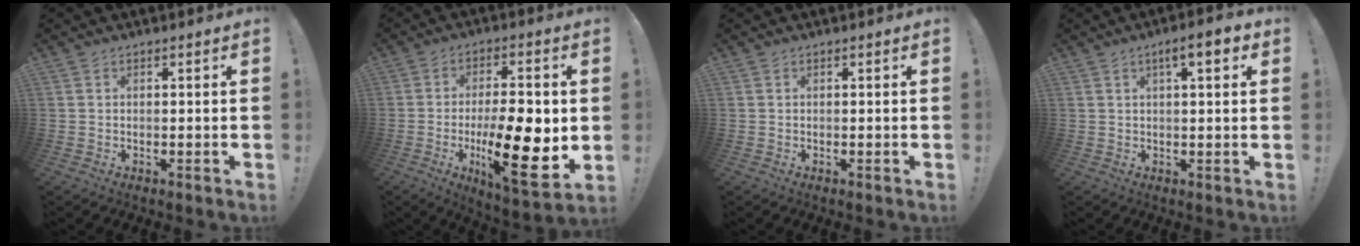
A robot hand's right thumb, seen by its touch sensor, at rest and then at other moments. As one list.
[{"total": 19.7, "force": [-3.0, 6.6, 18.3], "torque": [-0.295, -0.003, -0.039]}, {"total": 0.0}, {"total": 5.9, "force": [2.5, 1.2, 5.2], "torque": [-0.069, -0.010, 0.034]}]